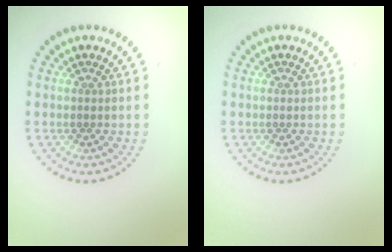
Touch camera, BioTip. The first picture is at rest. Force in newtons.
{"total": 0.0}